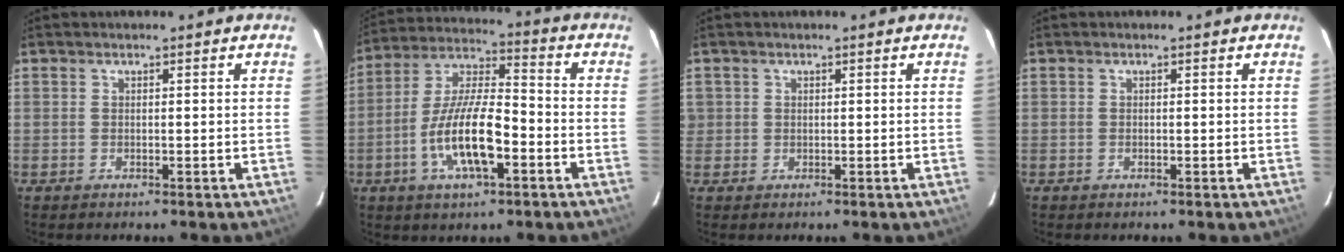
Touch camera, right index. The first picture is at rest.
{"total": 14.3, "force": [-5.2, 4.4, 12.6], "torque": [-0.256, -0.002, -0.097]}
{"total": 1.3, "force": [0.1, 1.3, 0.0], "torque": [0.005, 0.004, 0.001]}
{"total": 0.0}